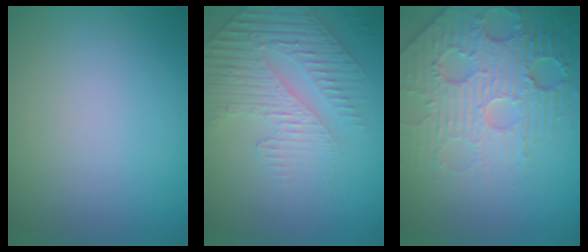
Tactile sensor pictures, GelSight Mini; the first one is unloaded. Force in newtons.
{"total": 4.6, "press": 3.3, "slide": 3.2}
{"total": 5.3, "press": 4.8, "slide": 2.2}